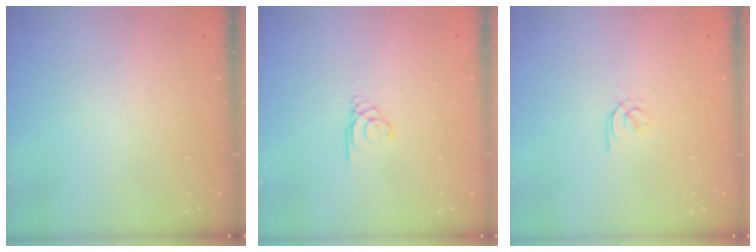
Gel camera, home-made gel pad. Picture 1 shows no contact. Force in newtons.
{"total": 1.7, "press": 1.7, "slide": 0.2}
{"total": 2.0, "press": 1.9, "slide": 0.6}